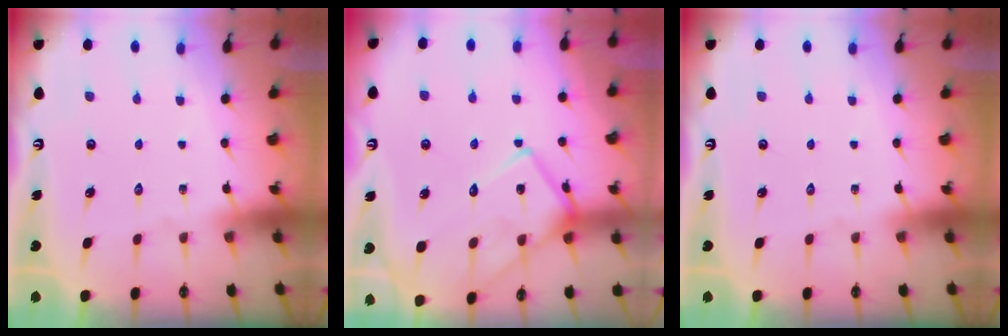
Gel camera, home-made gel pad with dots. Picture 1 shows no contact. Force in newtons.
{"total": 15.9, "press": 15.8, "slide": 1.4}
{"total": 0.0}